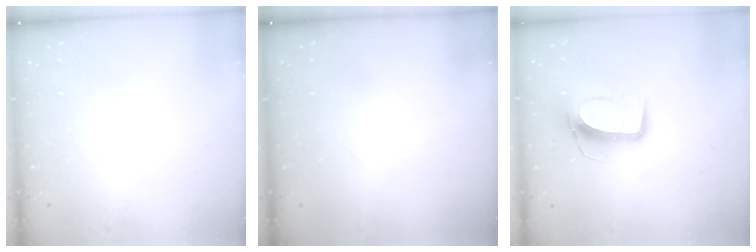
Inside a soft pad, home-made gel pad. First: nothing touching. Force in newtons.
{"total": 0.0}
{"total": 9.8, "press": 9.8, "slide": 1.0}